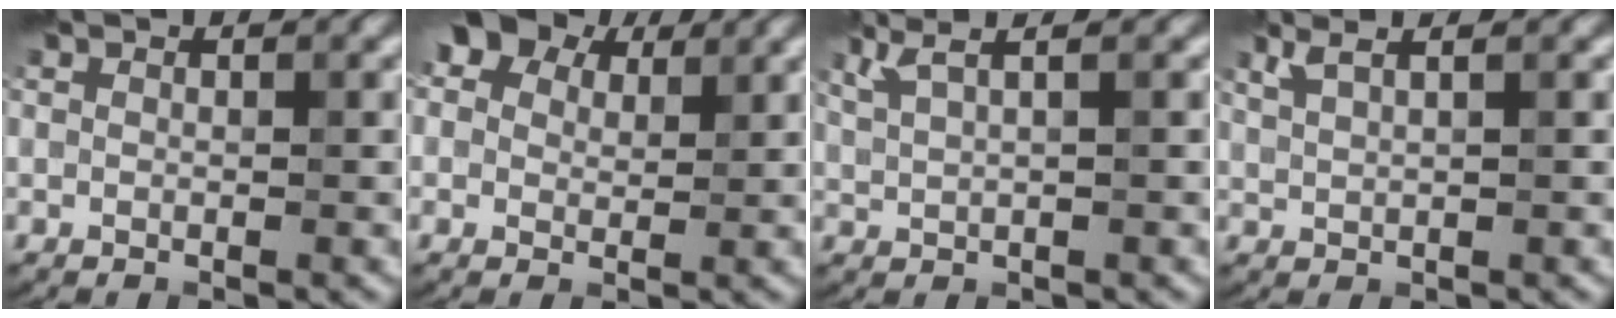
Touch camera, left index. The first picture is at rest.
{"total": 5.9, "force": [3.9, 3.8, 2.3], "torque": [-0.054, 0.015, 0.058]}
{"total": 3.0, "force": [2.0, 0.9, 2.1], "torque": [-0.037, 0.023, 0.021]}
{"total": 2.2, "force": [1.5, 0.8, 1.4], "torque": [-0.014, 0.018, 0.013]}